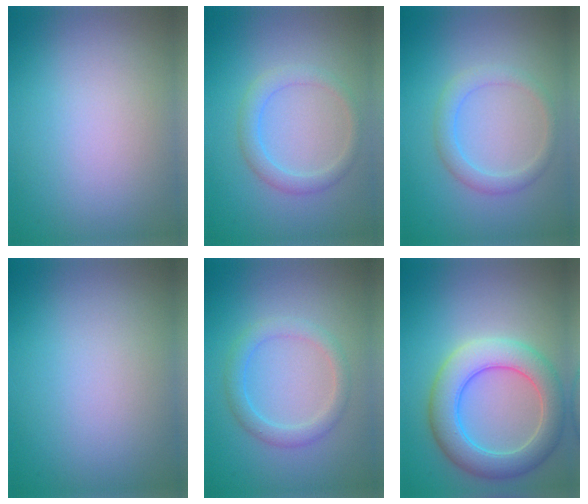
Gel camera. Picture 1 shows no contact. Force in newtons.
{"total": 2.2, "press": 2.2, "slide": 0.0}
{"total": 2.2, "press": 2.2, "slide": 0.0}
{"total": 0.0}
{"total": 2.4, "press": 2.4, "slide": 0.1}
{"total": 6.1, "press": 6.1, "slide": 0.4}